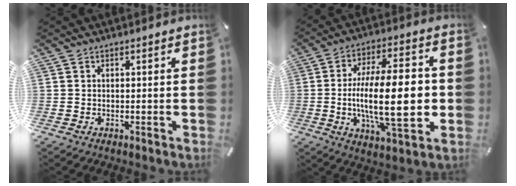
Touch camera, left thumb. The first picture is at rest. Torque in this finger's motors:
{"motor_torque": [1.71, 3.30, 2.64, 0.13, 0.30]}